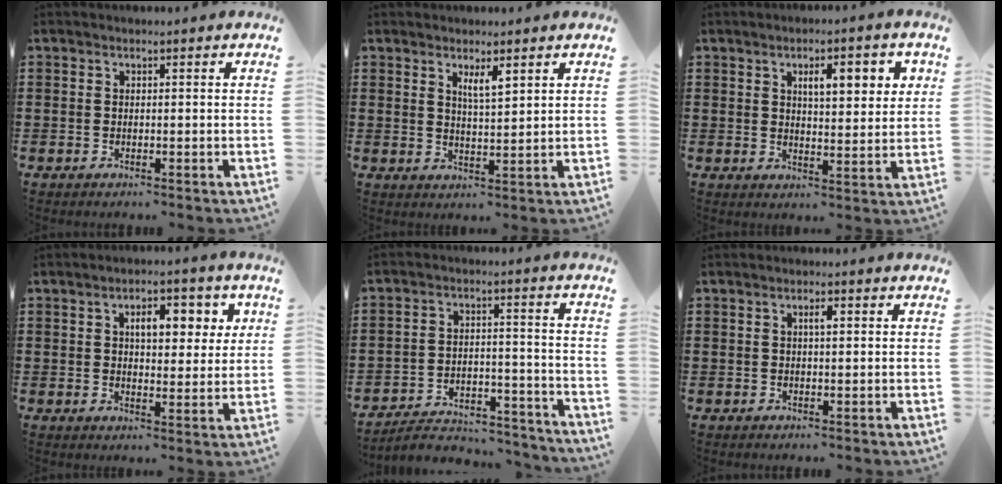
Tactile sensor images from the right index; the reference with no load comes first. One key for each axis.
{"total": 3.0, "fx": 1.9, "fy": 0.6, "fz": 2.3, "tx": -0.048, "ty": 0.004, "tz": 0.032}
{"total": 5.7, "fx": 2.3, "fy": 1.9, "fz": 4.9, "tx": -0.077, "ty": -0.001, "tz": 0.032}
{"total": 6.2, "fx": 2.4, "fy": 2.9, "fz": 5.0, "tx": -0.075, "ty": 0.000, "tz": 0.031}
{"total": 4.9, "fx": -4.7, "fy": 0.9, "fz": 1.3, "tx": -0.022, "ty": 0.008, "tz": -0.094}
{"total": 1.7, "fx": 0.5, "fy": 0.4, "fz": 1.6, "tx": -0.032, "ty": 0.005, "tz": 0.006}